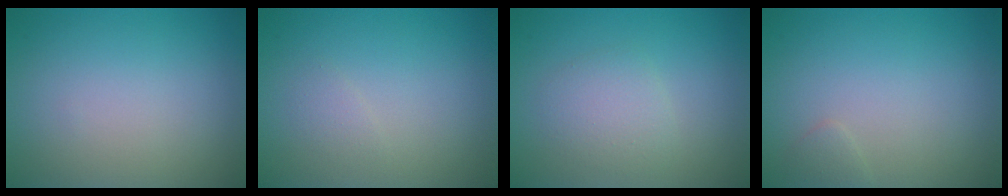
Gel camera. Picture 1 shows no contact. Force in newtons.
{"total": 0.8, "press": 0.8, "slide": 0.1}
{"total": 2.3, "press": 2.3, "slide": 0.2}
{"total": 0.8, "press": 0.8, "slide": 0.0}